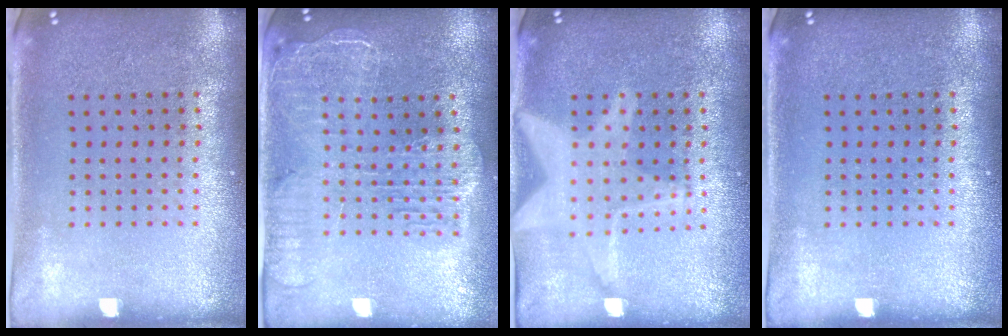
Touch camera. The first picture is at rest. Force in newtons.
{"total": 2.5, "press": 2.2, "slide": 1.2}
{"total": 3.0, "press": 3.0, "slide": 0.3}
{"total": 0.0}